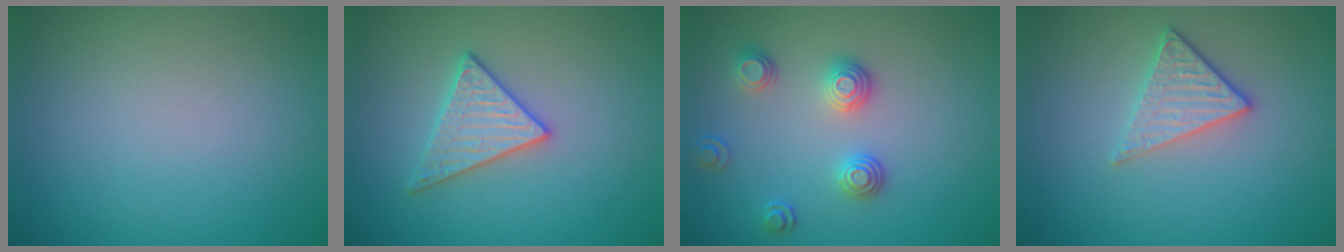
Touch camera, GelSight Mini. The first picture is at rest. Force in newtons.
{"total": 3.0, "press": 3.0, "slide": 0.1}
{"total": 2.9, "press": 2.5, "slide": 1.5}
{"total": 2.9, "press": 2.6, "slide": 1.3}